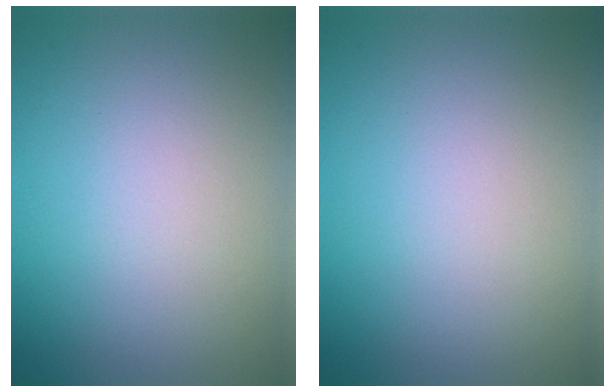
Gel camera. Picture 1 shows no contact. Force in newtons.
{"total": 0.0}